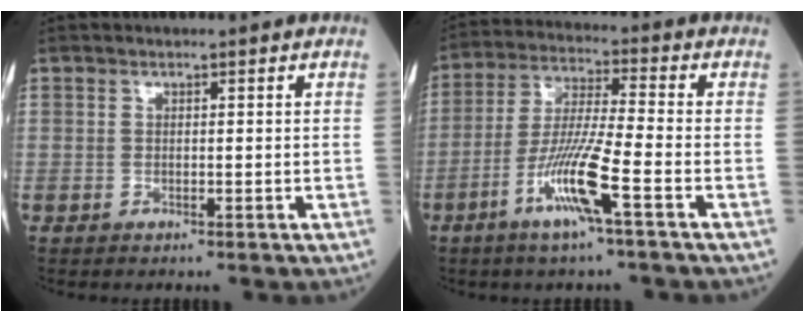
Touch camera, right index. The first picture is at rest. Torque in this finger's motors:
{"motor_torque": [0.27, -0.10, 0.13, 0.15]}